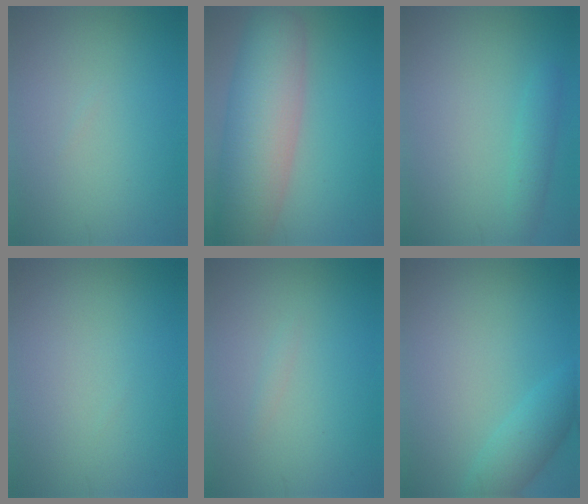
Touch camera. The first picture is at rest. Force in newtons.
{"total": 10.4, "press": 10.4, "slide": 0.5}
{"total": 1.6, "press": 1.6, "slide": 0.0}
{"total": 0.0}
{"total": 0.5, "press": 0.5, "slide": 0.0}
{"total": 3.0, "press": 3.0, "slide": 0.2}